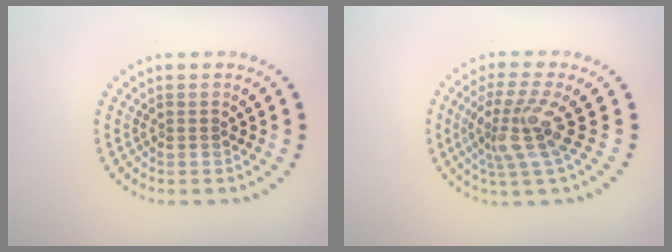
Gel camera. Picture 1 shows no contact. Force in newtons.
{"total": 3.9, "press": 3.1, "slide": 2.4}